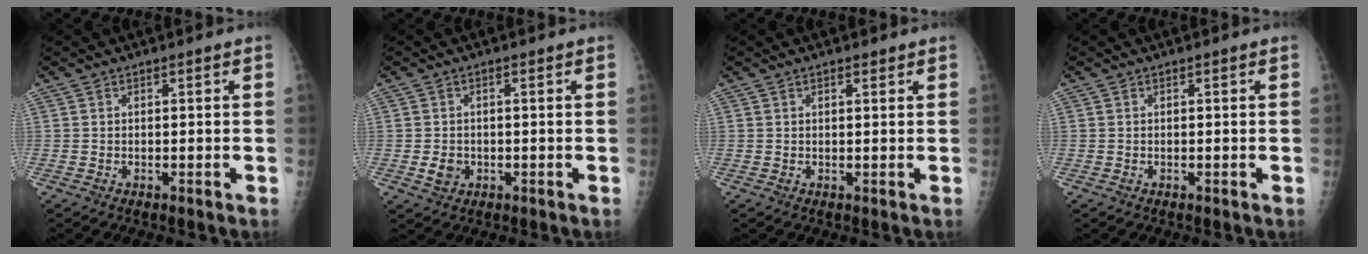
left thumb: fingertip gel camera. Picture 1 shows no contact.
{"total": 2.9, "force": [-0.6, 2.4, 1.5], "torque": [-0.019, 0.001, -0.005]}
{"total": 1.1, "force": [0.8, 0.4, 0.7], "torque": [-0.009, -0.003, 0.011]}
{"total": 0.0}